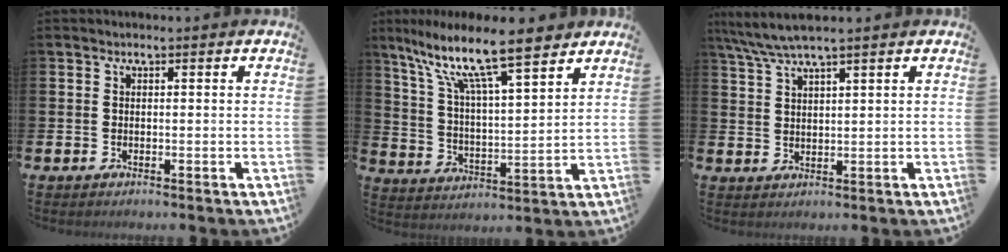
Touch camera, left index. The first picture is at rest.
{"total": 12.4, "force": [9.8, 2.5, 7.2], "torque": [-0.162, -0.052, 0.163]}
{"total": 4.8, "force": [4.1, 0.1, 2.4], "torque": [-0.061, -0.008, 0.076]}